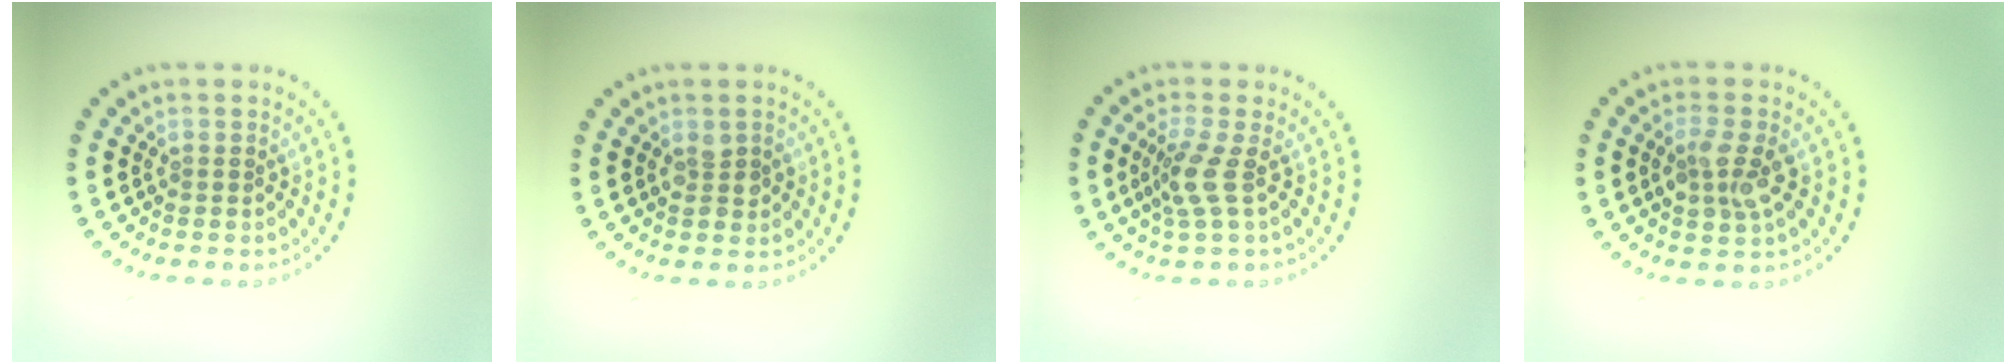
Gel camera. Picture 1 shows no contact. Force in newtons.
{"total": 1.4, "press": 1.4, "slide": 0.2}
{"total": 2.5, "press": 1.9, "slide": 1.7}
{"total": 2.8, "press": 2.7, "slide": 0.6}